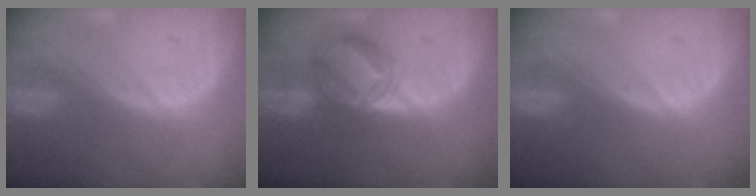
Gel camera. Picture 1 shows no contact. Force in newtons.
{"total": 5.9, "press": 5.8, "slide": 1.0}
{"total": 0.0}